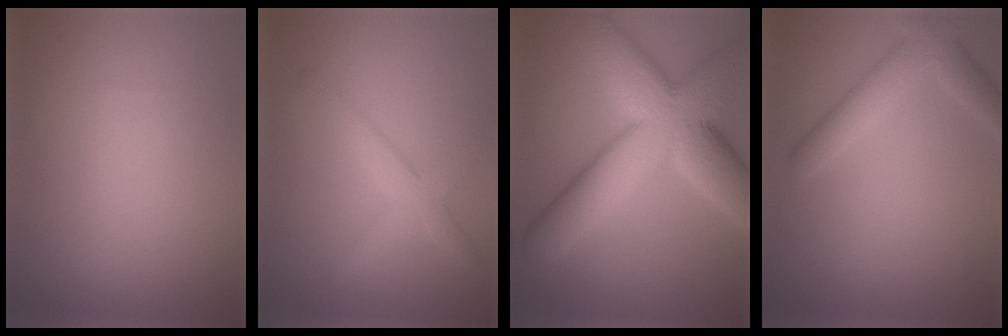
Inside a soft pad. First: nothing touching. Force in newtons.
{"total": 3.0, "press": 3.0, "slide": 0.1}
{"total": 14.3, "press": 14.3, "slide": 0.8}
{"total": 3.8, "press": 3.8, "slide": 0.1}